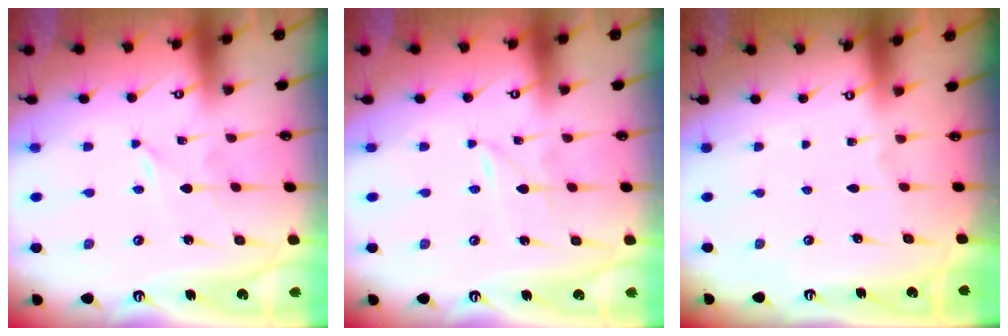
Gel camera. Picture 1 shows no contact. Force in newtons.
{"total": 1.2, "press": 1.2, "slide": 0.1}
{"total": 0.0}